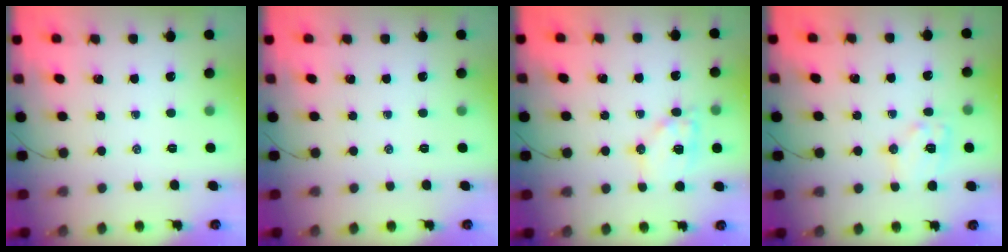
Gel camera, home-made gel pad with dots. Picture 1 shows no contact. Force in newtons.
{"total": 0.0}
{"total": 12.9, "press": 12.8, "slide": 1.8}
{"total": 10.5, "press": 10.5, "slide": 0.4}